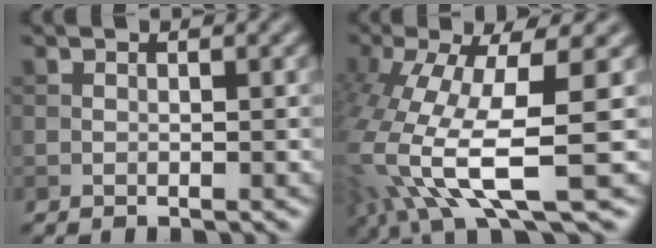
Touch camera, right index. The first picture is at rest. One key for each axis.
{"total": 12.3, "fx": -2.1, "fy": 4.1, "fz": 11.4, "tx": -0.246, "ty": -0.020, "tz": -0.025}